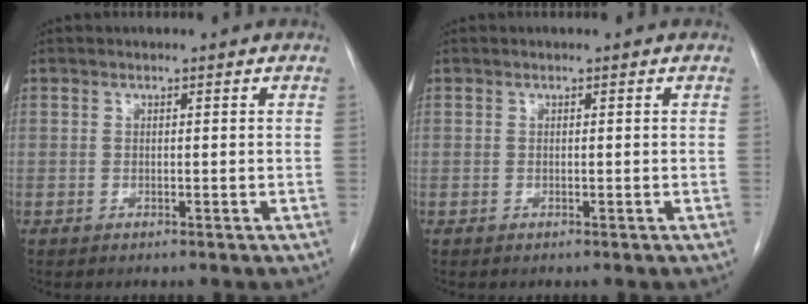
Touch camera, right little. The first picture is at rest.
{"total": 0.0}